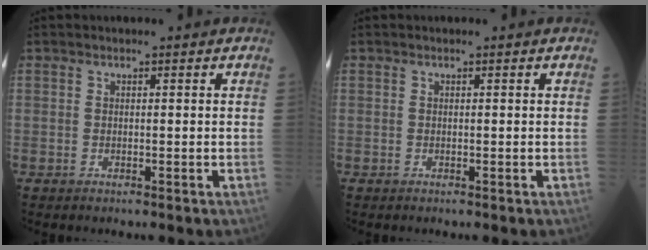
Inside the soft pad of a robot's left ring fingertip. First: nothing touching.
{"total": 0.0}